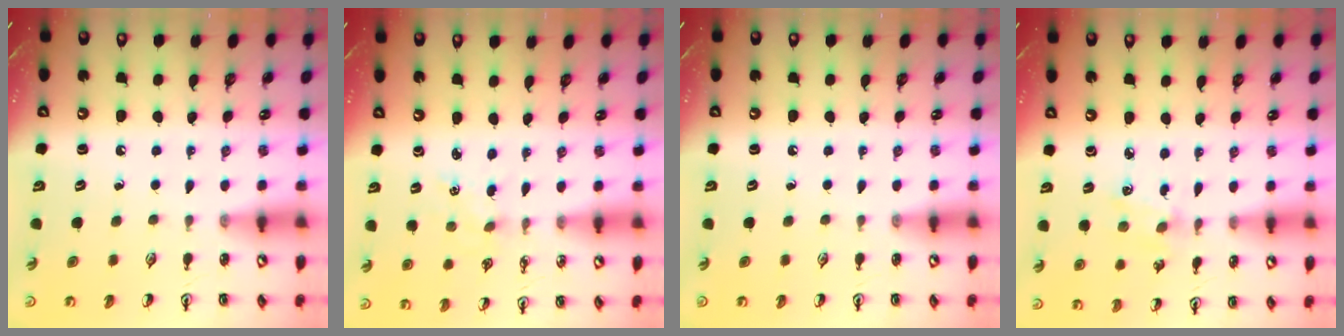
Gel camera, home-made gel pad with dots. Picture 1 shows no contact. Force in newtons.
{"total": 2.6, "press": 2.6, "slide": 0.4}
{"total": 0.0}
{"total": 2.6, "press": 2.5, "slide": 0.5}